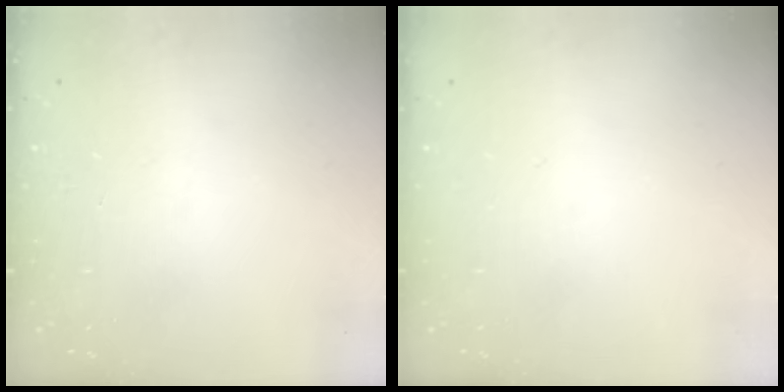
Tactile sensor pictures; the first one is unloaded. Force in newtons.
{"total": 0.0}